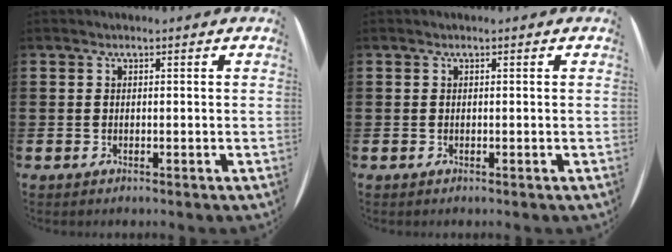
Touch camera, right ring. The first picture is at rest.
{"total": 0.0}